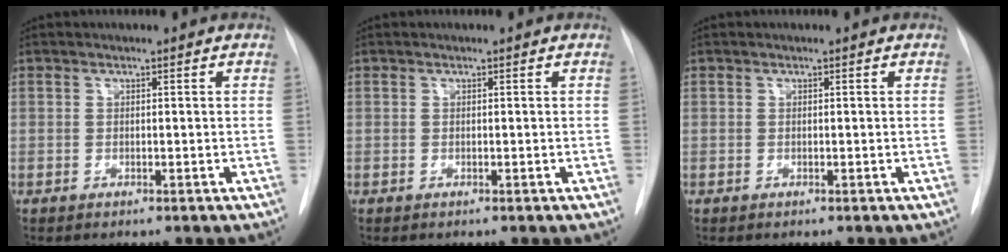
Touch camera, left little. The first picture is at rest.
{"total": 0.0}
{"total": 0.0}